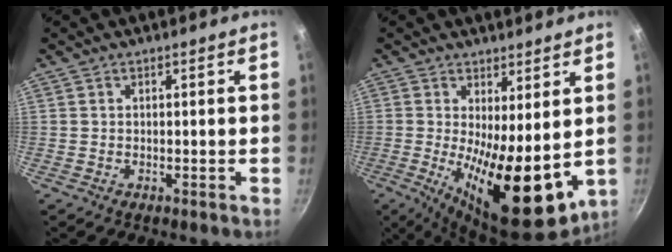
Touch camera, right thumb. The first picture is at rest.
{"total": 16.3, "force": [0.0, 6.1, 15.1], "torque": [-0.206, -0.027, 0.014]}